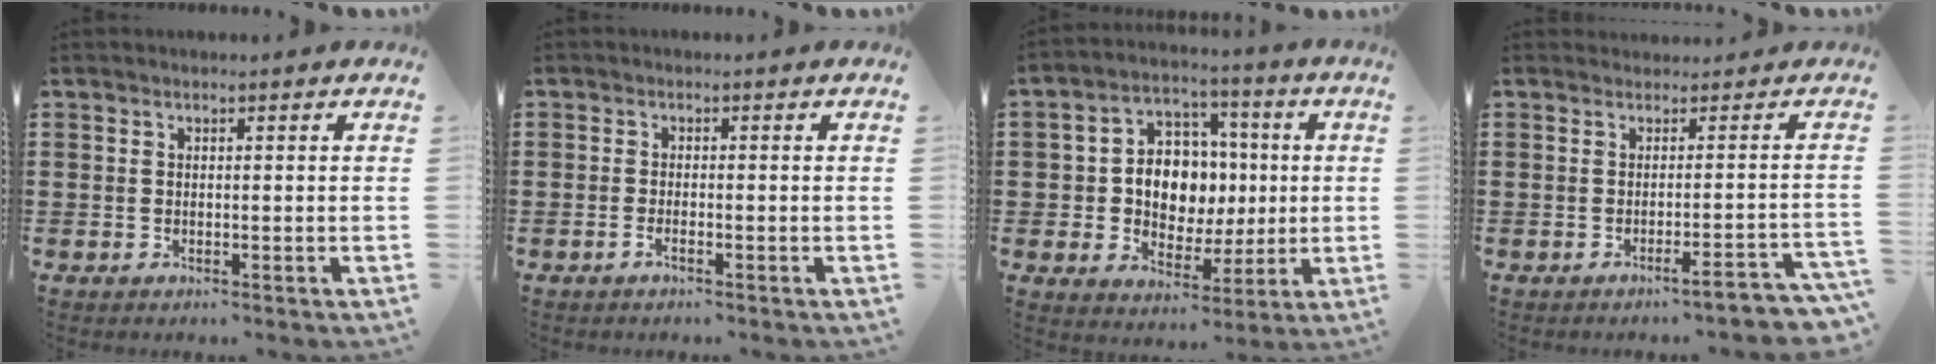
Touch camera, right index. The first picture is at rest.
{"total": 1.1, "force": [-0.7, 0.1, 0.9], "torque": [-0.017, -0.003, -0.013]}
{"total": 8.4, "force": [0.1, 7.1, 4.4], "torque": [-0.093, 0.015, 0.003]}
{"total": 1.6, "force": [-1.0, 0.1, 1.3], "torque": [-0.024, 0.002, -0.018]}